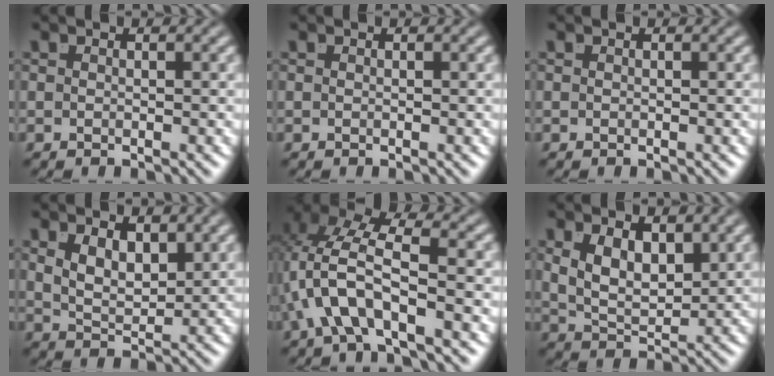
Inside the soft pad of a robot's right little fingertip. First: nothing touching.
{"total": 0.0}
{"total": 0.0}
{"total": 3.9, "force": [1.4, 2.5, 2.7], "torque": [-0.049, -0.010, 0.022]}
{"total": 5.9, "force": [0.5, 3.0, 5.1], "torque": [-0.124, -0.008, 0.013]}
{"total": 5.1, "force": [1.1, 3.5, 3.6], "torque": [-0.076, -0.019, 0.024]}